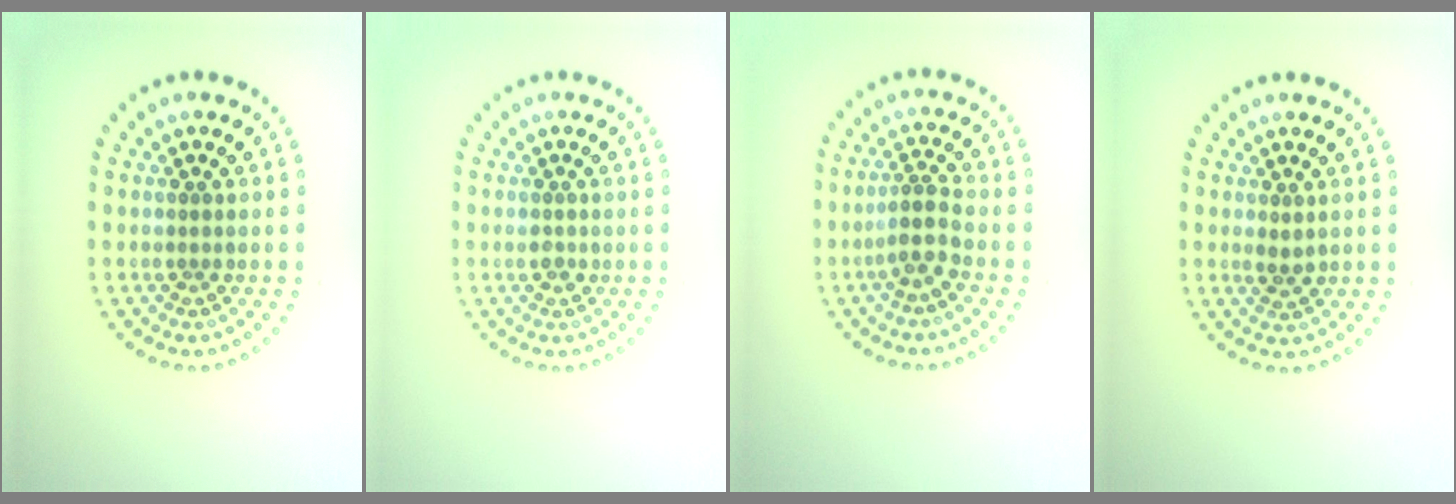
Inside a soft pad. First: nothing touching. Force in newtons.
{"total": 0.9, "press": 0.9, "slide": 0.2}
{"total": 2.4, "press": 1.9, "slide": 1.5}
{"total": 1.3, "press": 1.2, "slide": 0.5}